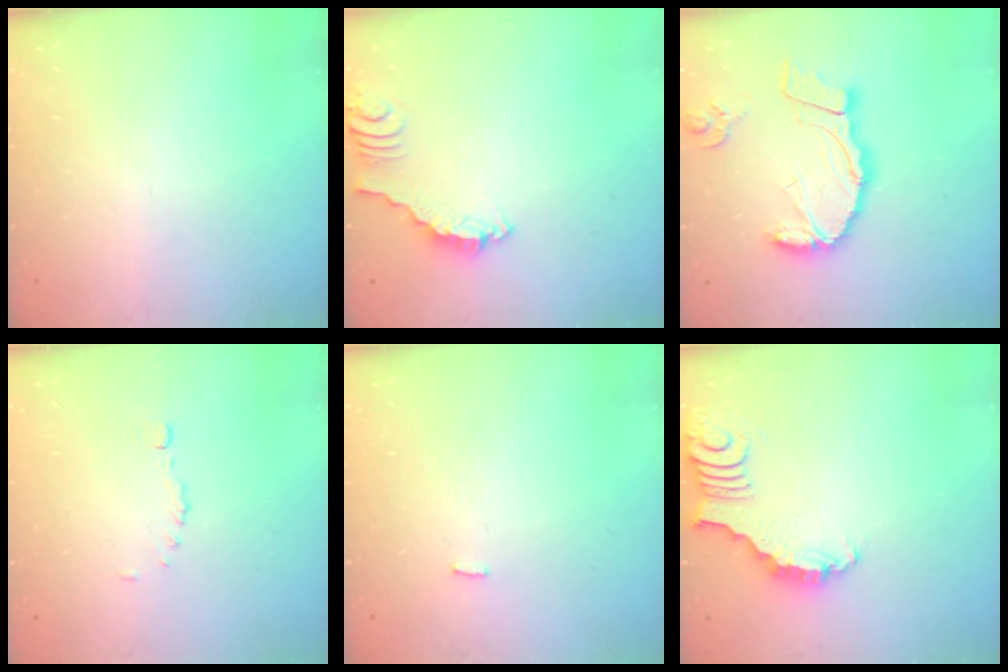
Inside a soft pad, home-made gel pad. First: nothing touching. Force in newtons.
{"total": 2.3, "press": 2.3, "slide": 0.1}
{"total": 15.5, "press": 15.4, "slide": 2.0}
{"total": 1.7, "press": 1.5, "slide": 0.7}
{"total": 3.1, "press": 3.1, "slide": 0.2}
{"total": 3.3, "press": 3.3, "slide": 0.4}